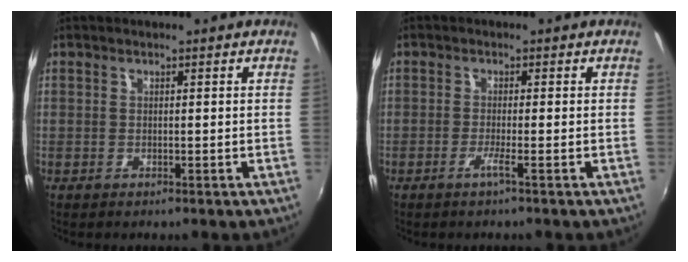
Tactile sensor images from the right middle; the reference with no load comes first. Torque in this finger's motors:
{"motor_torque": [0.99, -0.78, 0.14, 0.07]}